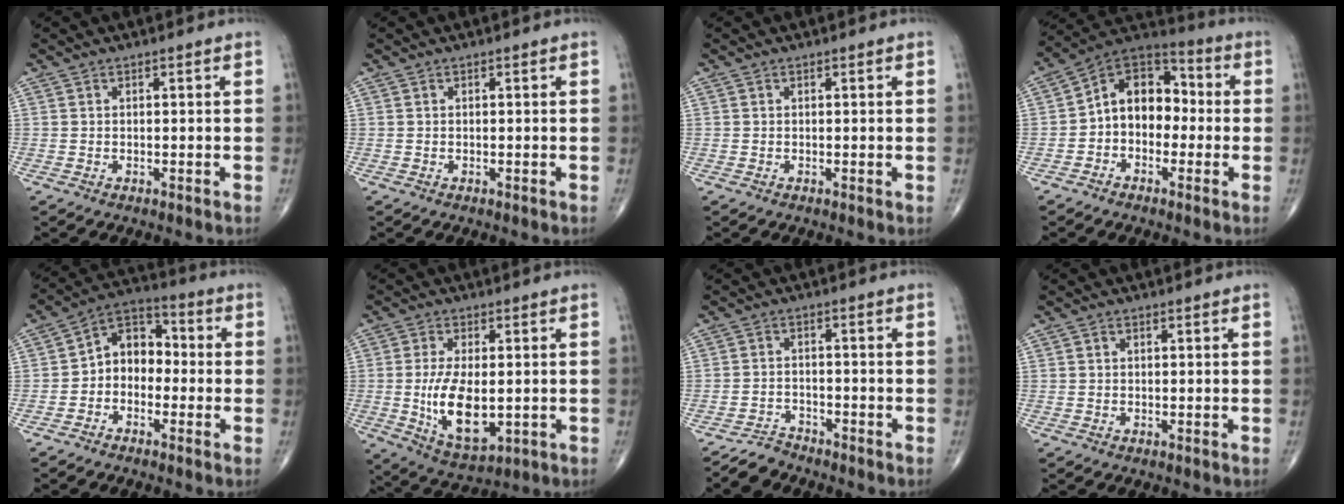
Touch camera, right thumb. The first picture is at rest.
{"total": 0.0}
{"total": 0.0}
{"total": 12.0, "force": [-1.0, 8.8, 8.1], "torque": [-0.089, 0.047, -0.036]}
{"total": 8.6, "force": [-1.4, 6.6, 5.3], "torque": [-0.051, 0.040, -0.045]}
{"total": 11.9, "force": [-1.0, 5.9, 10.2], "torque": [-0.182, -0.019, -0.005]}
{"total": 3.3, "force": [-3.2, 0.9, -0.4], "torque": [0.006, 0.008, -0.061]}
{"total": 0.6, "force": [0.3, 0.5, 0.0], "torque": [0.004, 0.001, 0.004]}